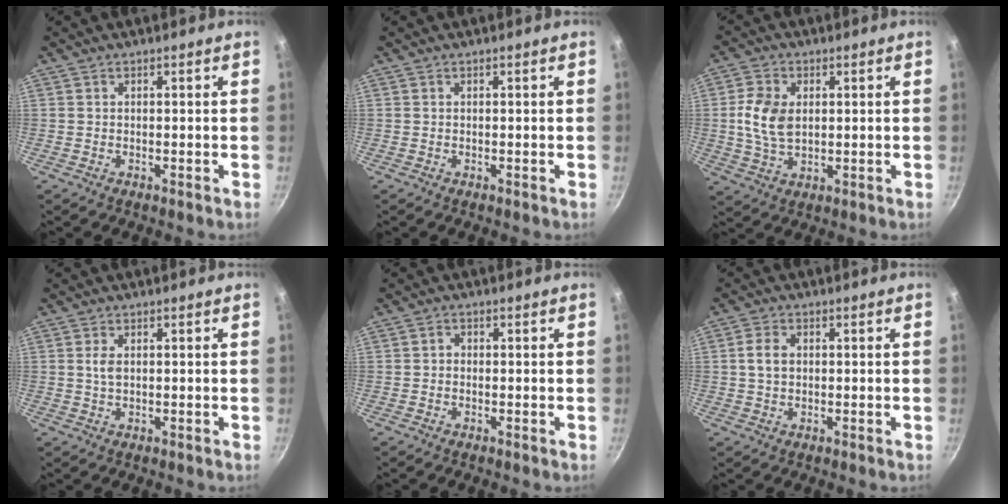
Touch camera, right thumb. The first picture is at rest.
{"total": 0.0}
{"total": 8.2, "force": [1.1, 5.4, 6.1], "torque": [-0.112, -0.001, 0.021]}
{"total": 2.0, "force": [0.4, 1.1, 1.6], "torque": [-0.032, -0.002, 0.008]}
{"total": 1.1, "force": [-0.2, 0.9, 0.5], "torque": [-0.008, 0.005, -0.006]}
{"total": 3.7, "force": [0.3, 2.7, 2.5], "torque": [-0.041, 0.007, 0.003]}